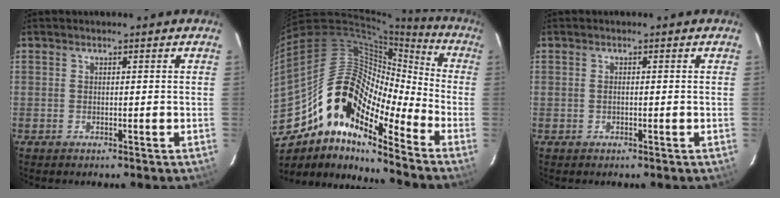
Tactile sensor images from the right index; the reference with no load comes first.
{"total": 18.8, "force": [-12.3, 7.4, 12.2], "torque": [-0.195, 0.002, -0.243]}
{"total": 0.6, "force": [-0.1, 0.3, 0.5], "torque": [-0.010, 0.001, -0.002]}